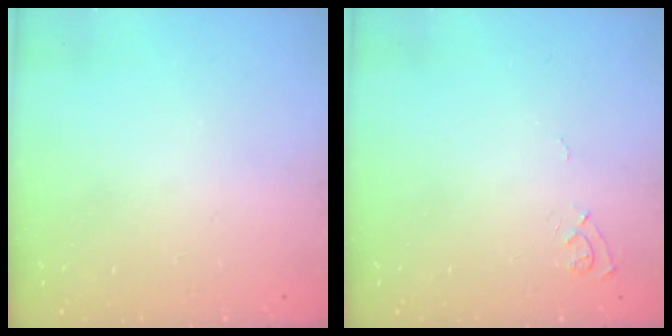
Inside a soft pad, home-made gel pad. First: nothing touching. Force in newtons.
{"total": 6.8, "press": 6.8, "slide": 0.6}